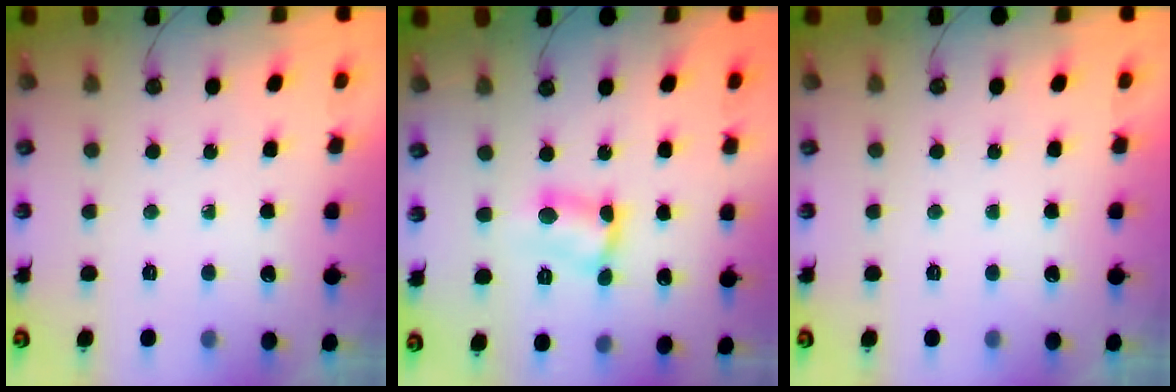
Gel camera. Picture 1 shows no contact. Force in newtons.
{"total": 5.2, "press": 5.2, "slide": 0.2}
{"total": 0.0}